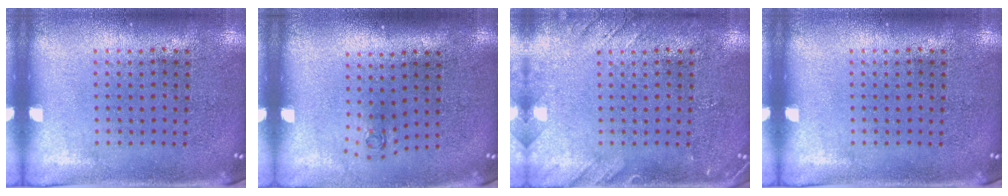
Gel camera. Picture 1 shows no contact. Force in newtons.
{"total": 0.6, "press": 0.3, "slide": 0.6}
{"total": 1.8, "press": 1.8, "slide": 0.1}
{"total": 0.0}